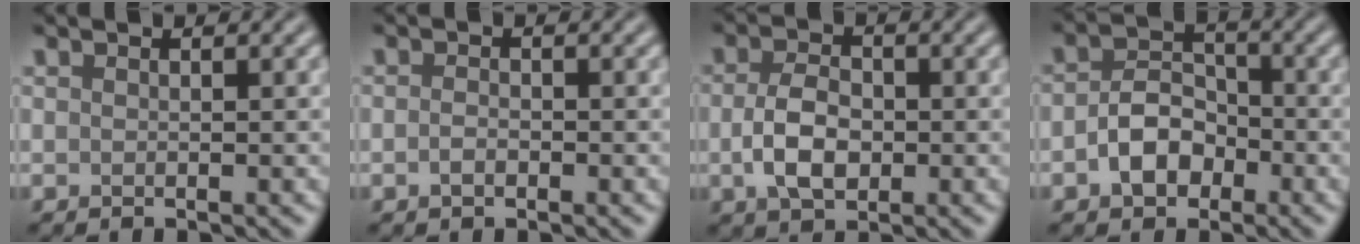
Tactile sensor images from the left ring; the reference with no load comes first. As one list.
[{"total": 1.1, "force": [-0.5, 0.7, 0.7], "torque": [-0.016, 0.000, -0.012]}, {"total": 4.3, "force": [-0.6, 2.8, 3.3], "torque": [-0.067, 0.000, -0.013]}, {"total": 4.1, "force": [-1.5, 2.9, 2.4], "torque": [-0.041, 0.005, -0.031]}]